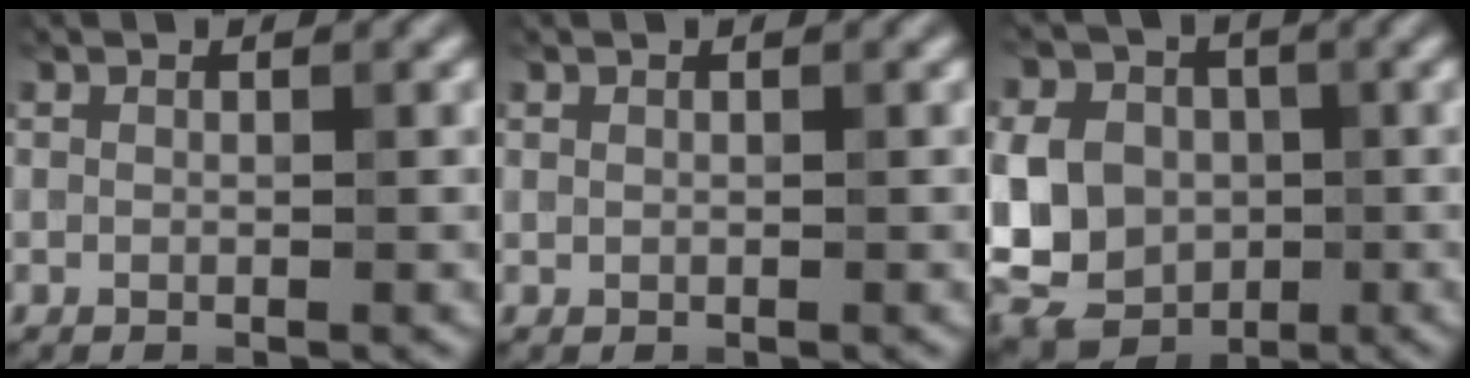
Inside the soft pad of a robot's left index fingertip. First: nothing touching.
{"total": 0.0}
{"total": 11.2, "force": [-0.1, 9.7, 5.7], "torque": [-0.108, 0.011, -0.032]}